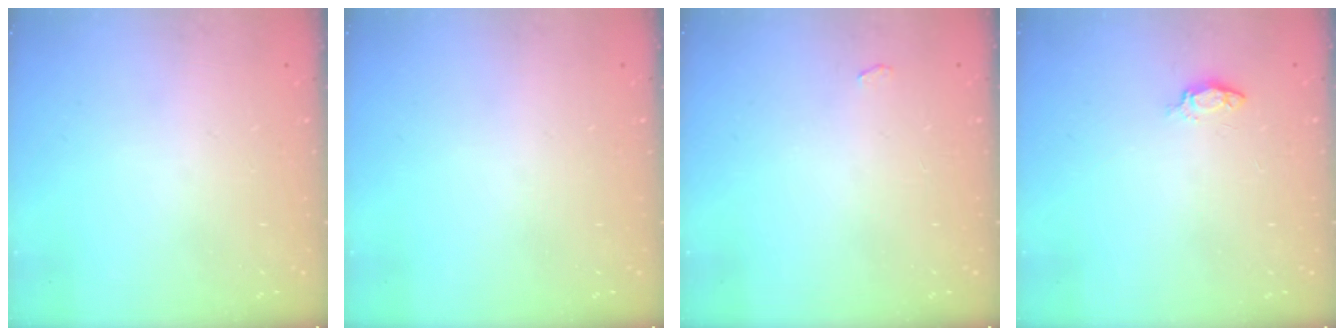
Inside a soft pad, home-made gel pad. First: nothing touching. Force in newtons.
{"total": 0.0}
{"total": 8.6, "press": 2.9, "slide": 8.1}
{"total": 3.9, "press": 3.9, "slide": 0.5}